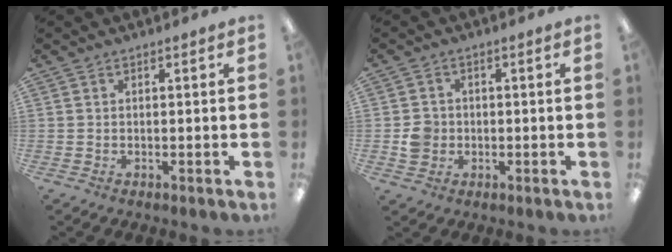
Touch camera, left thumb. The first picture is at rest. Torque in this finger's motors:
{"motor_torque": [-0.08, 0.14, -0.06, 0.00, 0.01]}